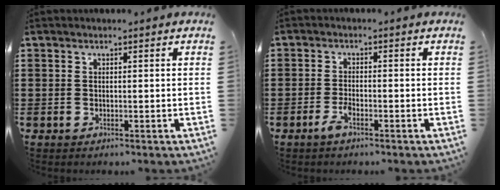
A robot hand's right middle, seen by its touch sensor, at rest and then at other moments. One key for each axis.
{"total": 2.6, "fx": -1.6, "fy": 0.6, "fz": 2.0, "tx": -0.049, "ty": -0.003, "tz": -0.033}